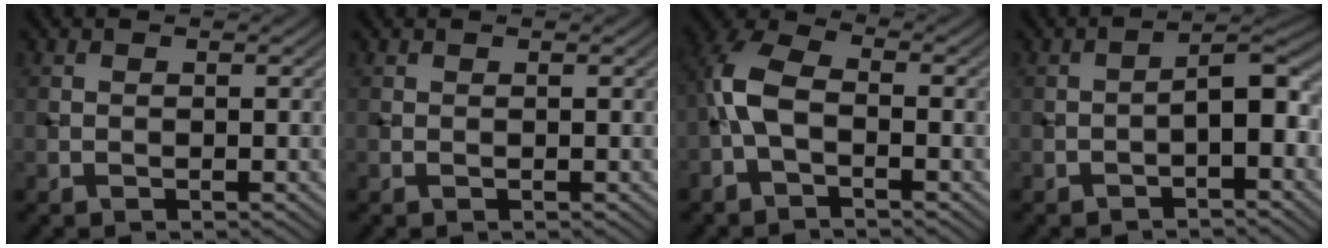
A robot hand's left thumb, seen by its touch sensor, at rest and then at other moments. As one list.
[{"total": 0.0}, {"total": 5.7, "force": [-1.6, 2.9, 4.6], "torque": [-0.117, 0.012, -0.046]}, {"total": 4.1, "force": [-1.8, 1.3, 3.5], "torque": [-0.048, 0.018, -0.034]}]